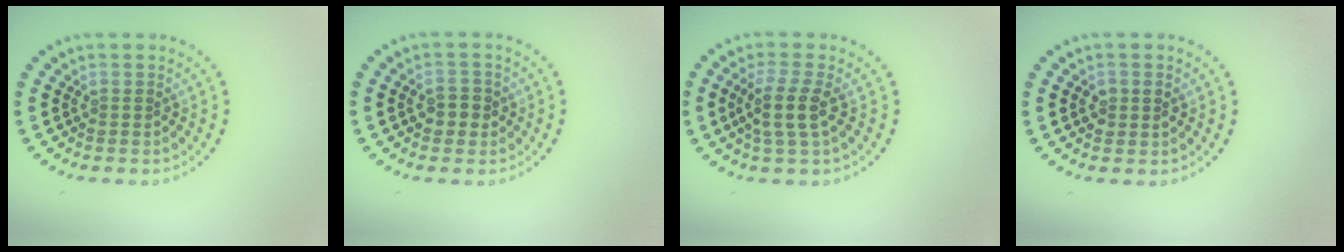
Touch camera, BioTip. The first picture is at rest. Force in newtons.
{"total": 1.9, "press": 1.8, "slide": 0.4}
{"total": 2.9, "press": 2.4, "slide": 1.6}
{"total": 1.4, "press": 1.4, "slide": 0.3}